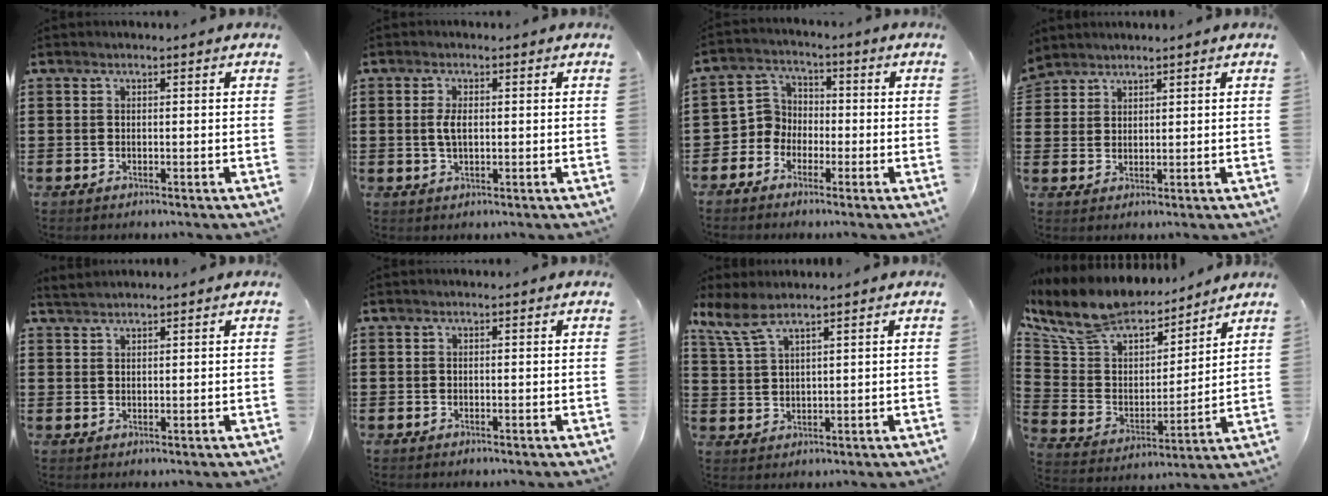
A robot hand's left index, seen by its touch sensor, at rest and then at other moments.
{"total": 3.0, "force": [0.3, 1.3, 2.7], "torque": [-0.063, 0.001, 0.001]}
{"total": 4.7, "force": [-2.5, 4.0, 0.5], "torque": [-0.040, 0.005, -0.059]}
{"total": 2.7, "force": [2.4, 1.2, -0.3], "torque": [-0.003, 0.001, 0.048]}
{"total": 1.7, "force": [1.7, 0.1, 0.3], "torque": [-0.010, 0.003, 0.034]}
{"total": 0.0}
{"total": 5.2, "force": [3.8, 1.2, 3.3], "torque": [-0.083, -0.008, 0.068]}
{"total": 11.5, "force": [10.2, 4.2, 3.2], "torque": [-0.118, -0.065, 0.183]}